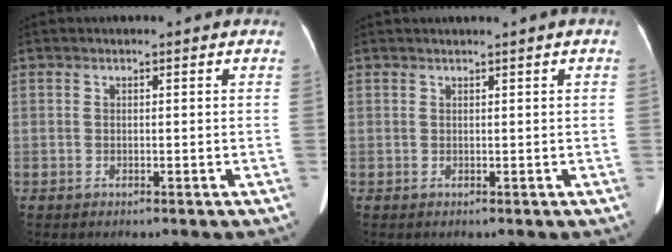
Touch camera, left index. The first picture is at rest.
{"total": 0.6, "force": [0.1, -0.3, 0.6], "torque": [-0.014, -0.009, 0.010]}